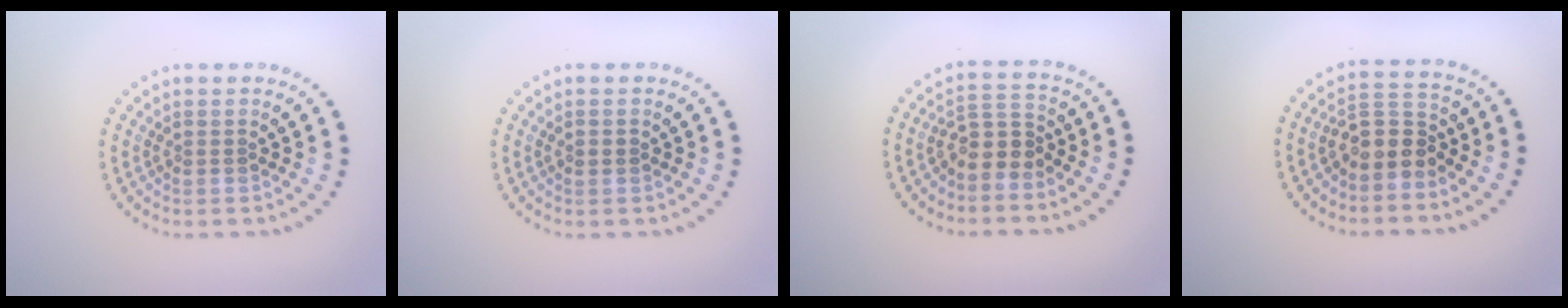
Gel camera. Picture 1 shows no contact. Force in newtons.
{"total": 1.0, "press": 1.0, "slide": 0.0}
{"total": 2.8, "press": 2.2, "slide": 1.7}
{"total": 3.4, "press": 2.9, "slide": 1.8}